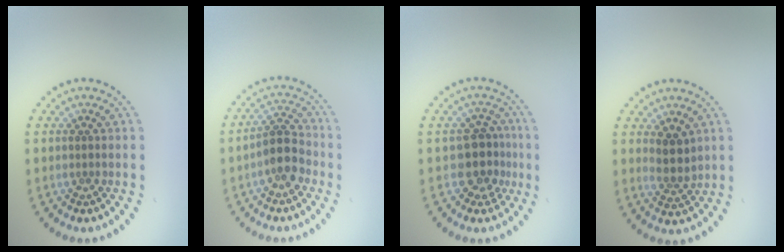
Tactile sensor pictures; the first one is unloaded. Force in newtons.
{"total": 3.6, "press": 3.4, "slide": 1.4}
{"total": 3.2, "press": 2.7, "slide": 1.8}
{"total": 2.3, "press": 1.9, "slide": 1.3}